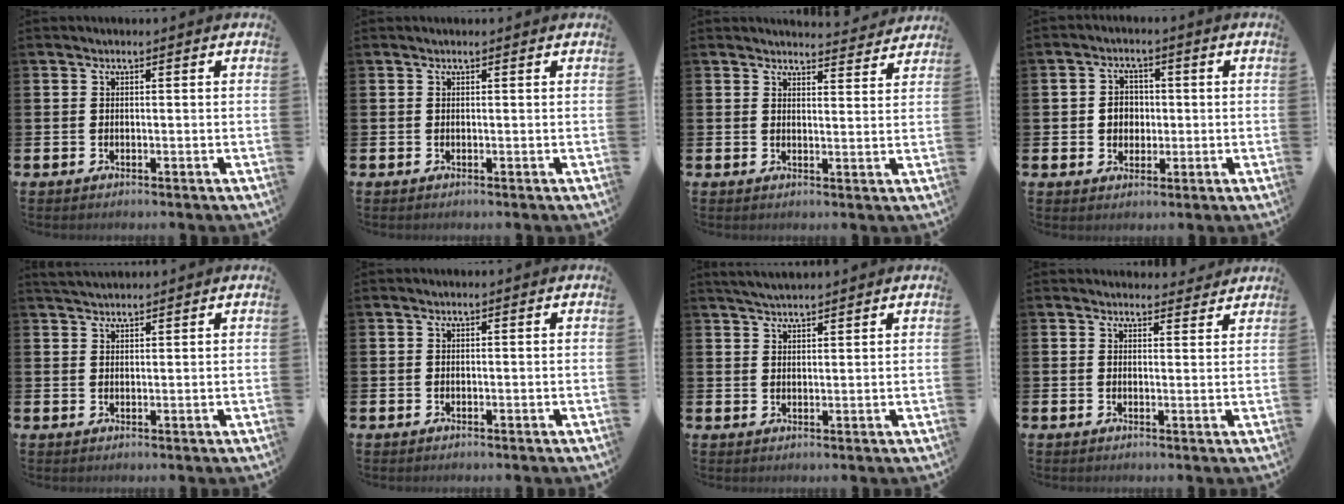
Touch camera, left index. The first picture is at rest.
{"total": 0.0}
{"total": 3.7, "force": [3.7, 0.2, 0.0], "torque": [0.001, -0.026, 0.065]}
{"total": 3.5, "force": [0.2, 3.2, 1.4], "torque": [-0.024, 0.007, -0.003]}
{"total": 2.3, "force": [2.2, 0.4, 0.3], "torque": [-0.001, -0.006, 0.040]}
{"total": 0.0}
{"total": 3.2, "force": [3.1, 0.4, 0.7], "torque": [-0.019, -0.009, 0.058]}
{"total": 2.6, "force": [2.5, 0.5, -0.1], "torque": [0.005, -0.015, 0.044]}